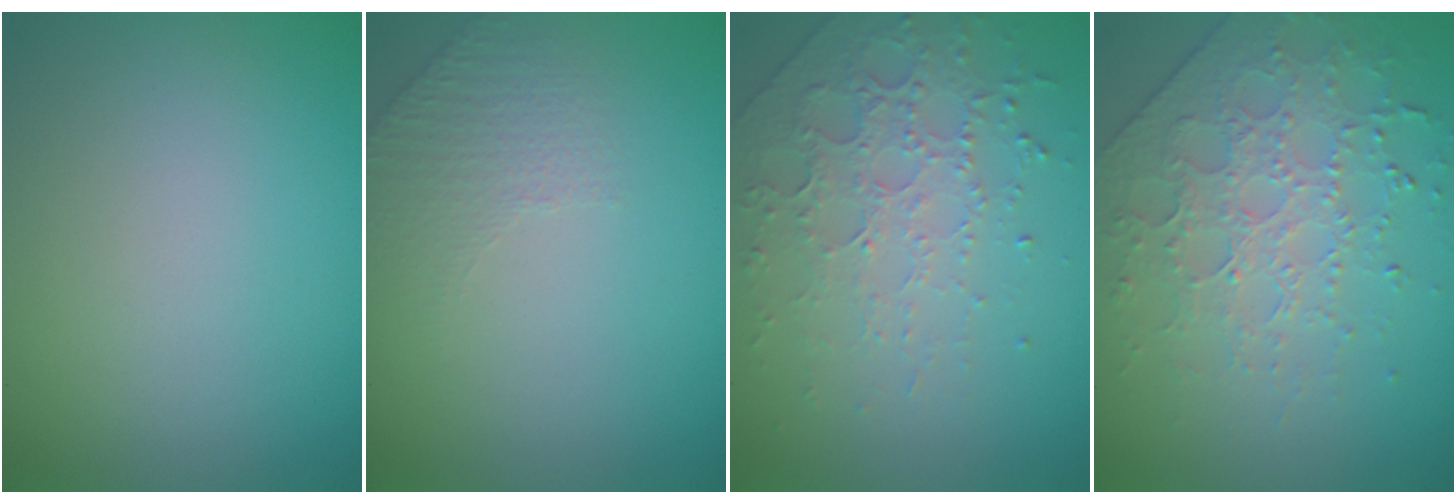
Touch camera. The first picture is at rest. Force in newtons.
{"total": 1.3, "press": 0.8, "slide": 1.1}
{"total": 4.4, "press": 3.0, "slide": 3.2}
{"total": 3.8, "press": 3.6, "slide": 1.4}